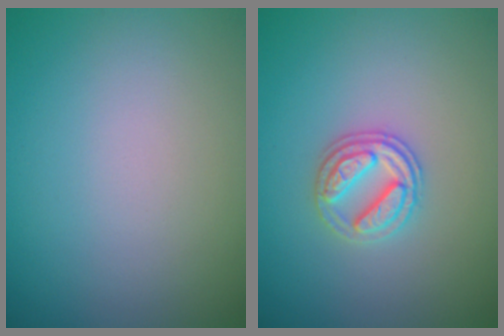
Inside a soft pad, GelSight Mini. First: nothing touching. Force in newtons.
{"total": 2.9, "press": 2.8, "slide": 0.9}